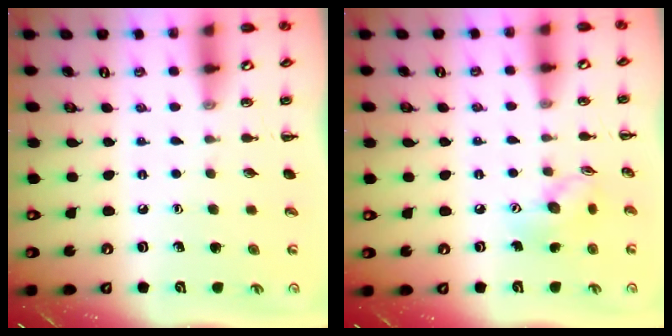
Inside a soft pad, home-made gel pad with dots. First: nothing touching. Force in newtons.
{"total": 8.0, "press": 8.0, "slide": 0.4}